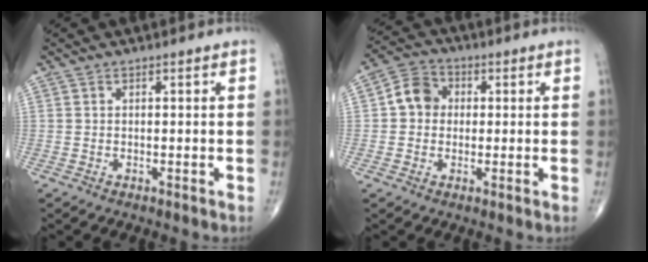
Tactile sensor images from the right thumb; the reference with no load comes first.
{"total": 6.4, "force": [0.4, 5.6, 3.2], "torque": [-0.042, 0.016, -0.004]}